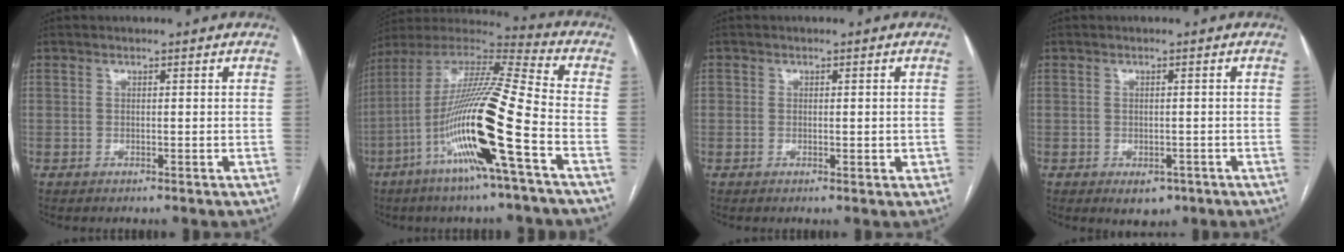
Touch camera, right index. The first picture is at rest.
{"total": 20.5, "force": [-7.1, 0.0, 19.2], "torque": [-0.389, -0.018, -0.143]}
{"total": 2.2, "force": [-0.2, 1.5, 1.6], "torque": [-0.019, 0.007, 0.000]}
{"total": 3.1, "force": [-1.6, 2.0, 1.7], "torque": [-0.014, 0.000, -0.011]}